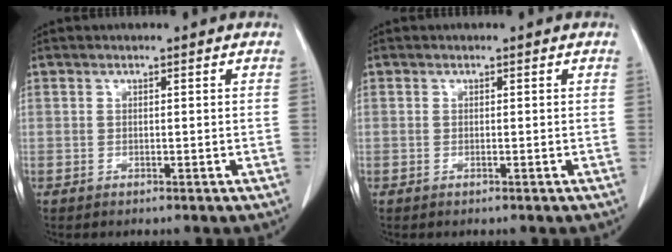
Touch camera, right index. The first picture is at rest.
{"total": 0.0}